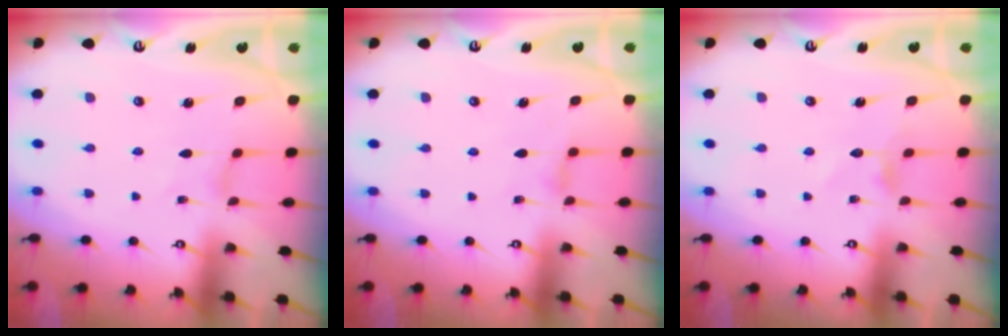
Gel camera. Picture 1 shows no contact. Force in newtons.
{"total": 2.3, "press": 2.2, "slide": 0.4}
{"total": 3.4, "press": 3.4, "slide": 0.3}